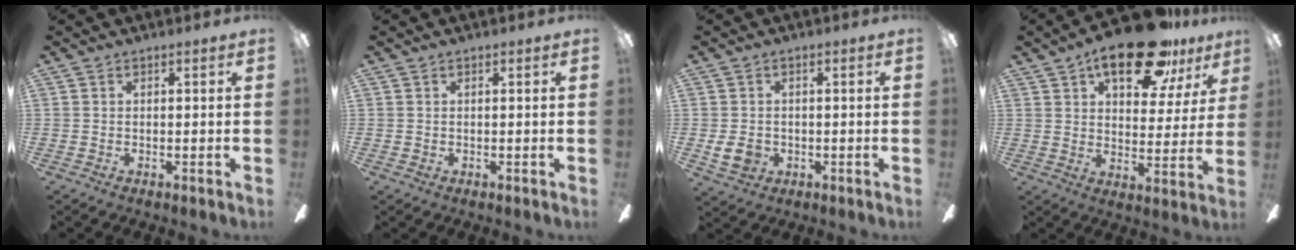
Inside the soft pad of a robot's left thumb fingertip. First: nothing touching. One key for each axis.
{"total": 0.5, "fx": 0.2, "fy": 0.5, "fz": 0.0, "tx": 0.001, "ty": 0.006, "tz": 0.001}
{"total": 5.0, "fx": -0.8, "fy": 4.1, "fz": 2.8, "tx": -0.060, "ty": 0.001, "tz": -0.016}
{"total": 19.7, "fx": 13.0, "fy": 8.3, "fz": 12.4, "tx": -0.173, "ty": -0.064, "tz": 0.212}